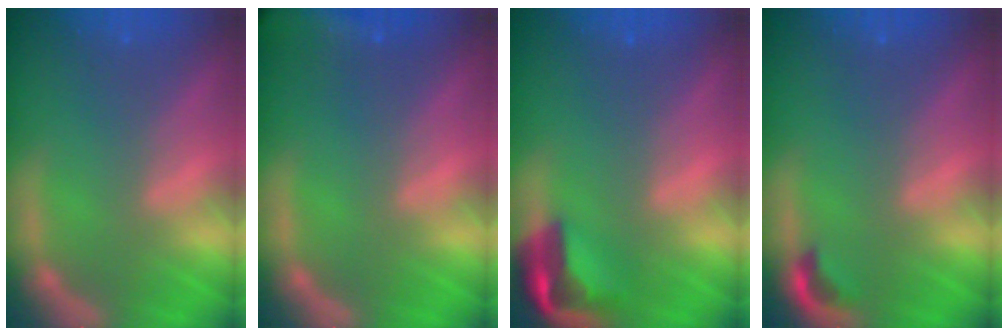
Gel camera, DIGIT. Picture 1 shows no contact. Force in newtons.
{"total": 9.0}
{"total": 4.4}
{"total": 1.4}